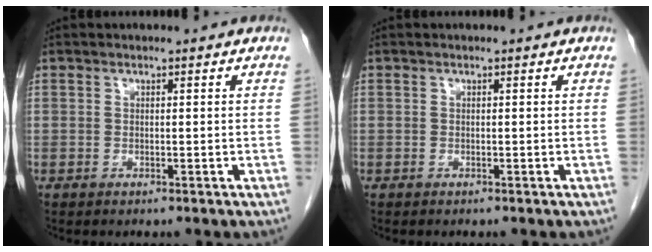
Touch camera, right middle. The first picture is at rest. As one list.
[{"total": 0.0}]